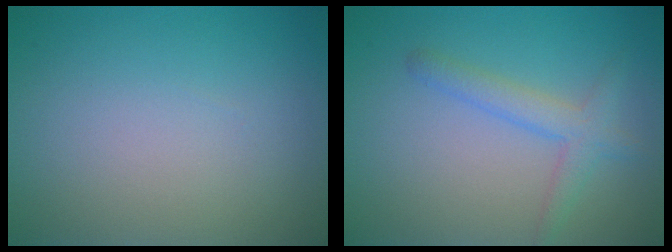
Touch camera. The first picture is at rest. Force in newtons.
{"total": 2.0, "press": 2.0, "slide": 0.1}